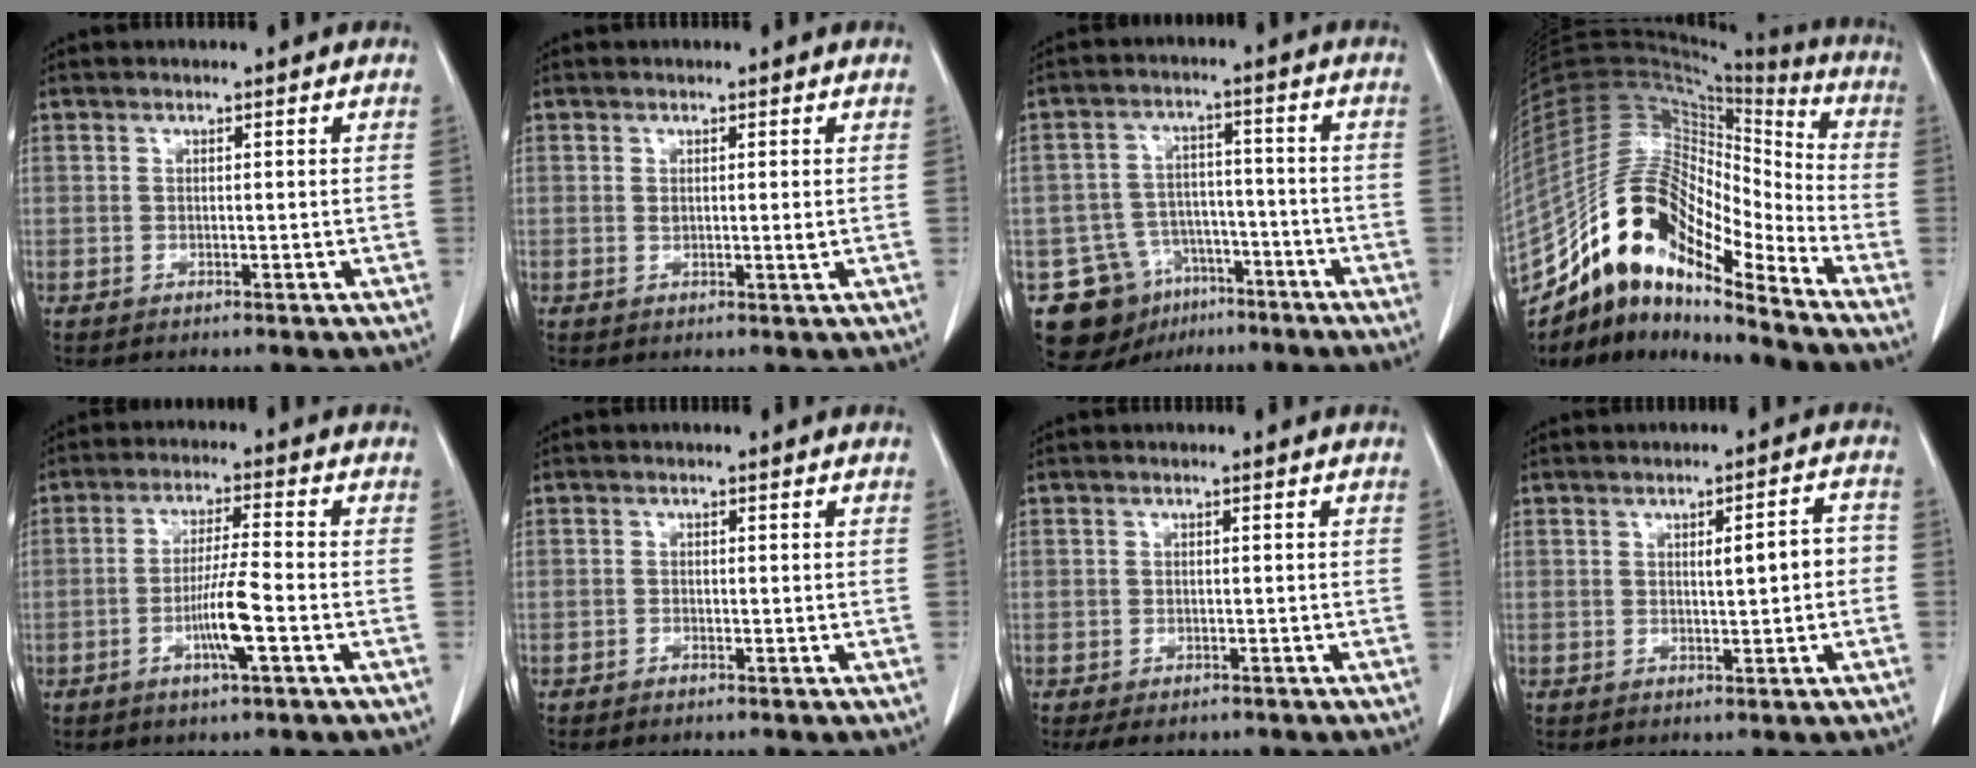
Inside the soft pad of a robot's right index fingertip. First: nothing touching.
{"total": 1.4, "force": [0.2, 0.3, 1.3], "torque": [-0.024, -0.003, 0.005]}
{"total": 11.6, "force": [-6.6, 8.8, 3.8], "torque": [-0.064, 0.031, -0.094]}
{"total": 18.2, "force": [-13.0, 5.0, 11.7], "torque": [-0.209, 0.049, -0.230]}
{"total": 6.9, "force": [-2.4, -0.2, 6.4], "torque": [-0.122, -0.005, -0.046]}
{"total": 0.6, "force": [-0.5, 0.2, 0.3], "torque": [-0.010, -0.001, -0.005]}
{"total": 4.2, "force": [-3.2, 2.1, 1.5], "torque": [-0.014, -0.003, -0.043]}
{"total": 4.2, "force": [-0.1, 0.9, 4.1], "torque": [-0.062, 0.013, 0.001]}